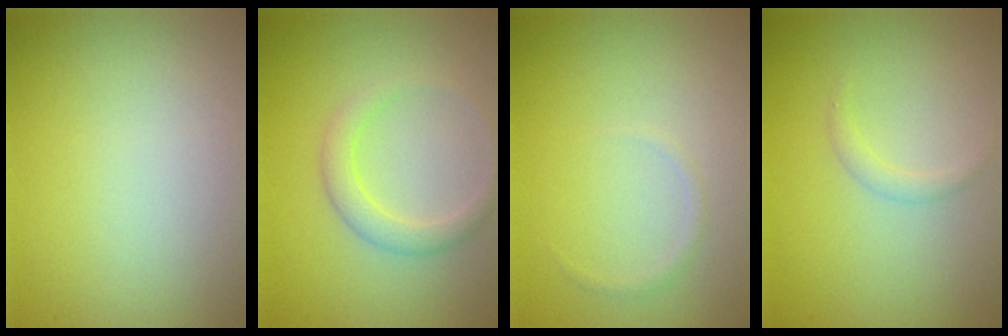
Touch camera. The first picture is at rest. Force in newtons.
{"total": 2.2, "press": 2.2, "slide": 0.1}
{"total": 0.6, "press": 0.6, "slide": 0.1}
{"total": 0.9, "press": 0.9, "slide": 0.1}